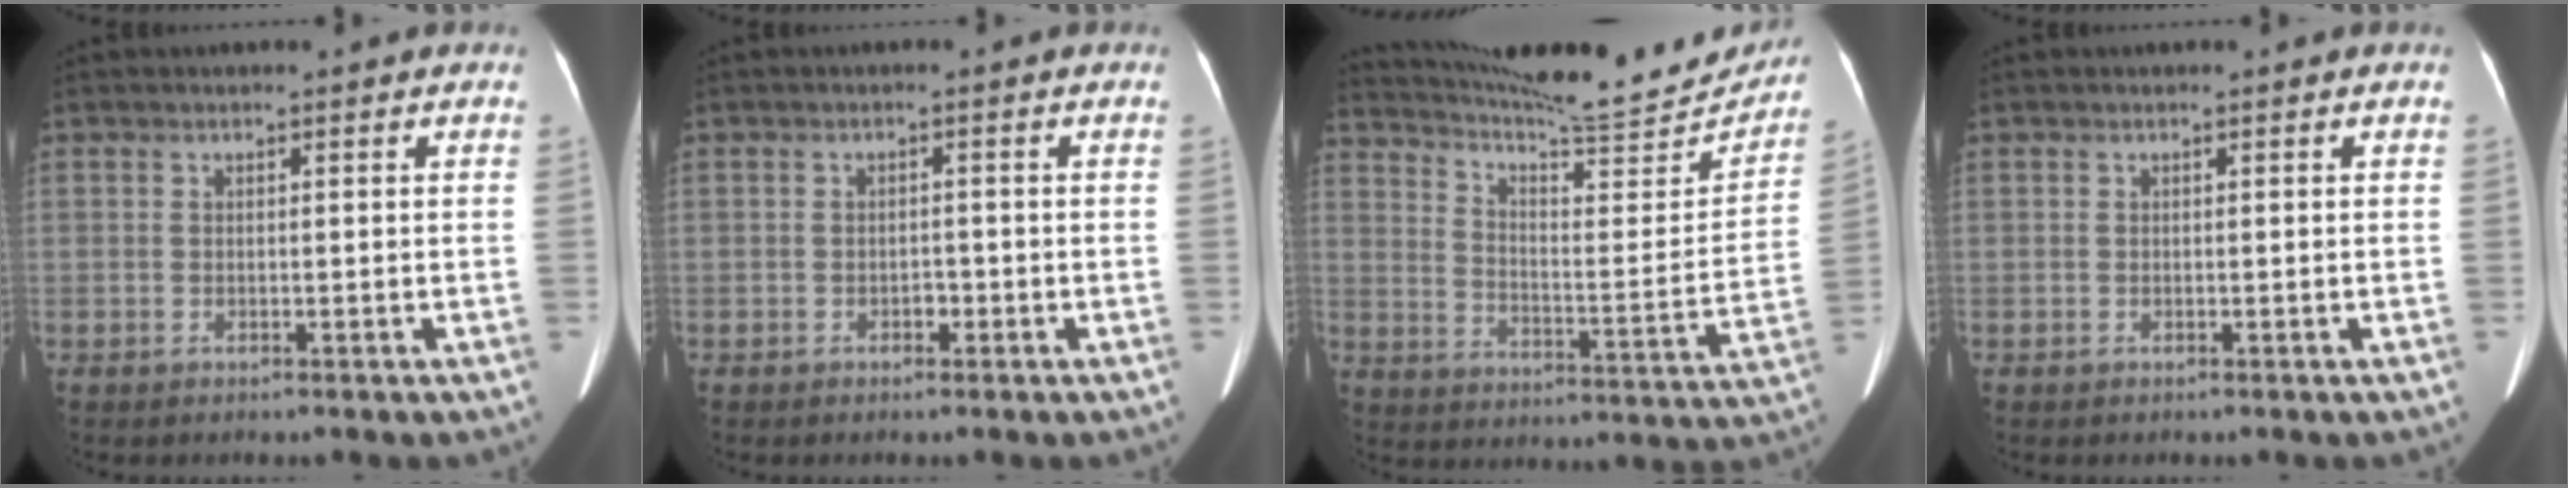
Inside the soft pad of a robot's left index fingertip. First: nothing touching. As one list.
[{"total": 1.2, "force": [-0.6, 0.7, 0.7], "torque": [-0.009, 0.004, -0.009]}, {"total": 22.5, "force": [21.1, 2.1, 7.4], "torque": [-0.118, -0.049, 0.291]}, {"total": 0.0}]